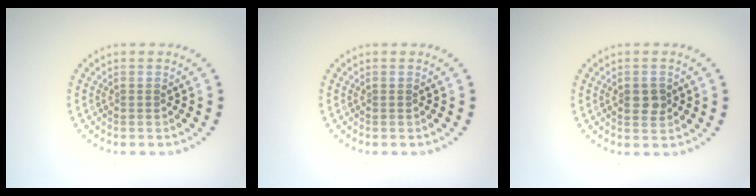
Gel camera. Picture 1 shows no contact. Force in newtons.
{"total": 0.0}
{"total": 2.0, "press": 2.0, "slide": 0.1}